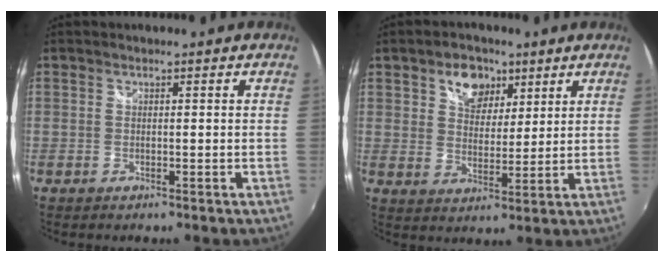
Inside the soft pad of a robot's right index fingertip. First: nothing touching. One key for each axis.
{"total": 8.2, "fx": 4.5, "fy": 5.6, "fz": 4.1, "tx": -0.065, "ty": 0.013, "tz": 0.075}